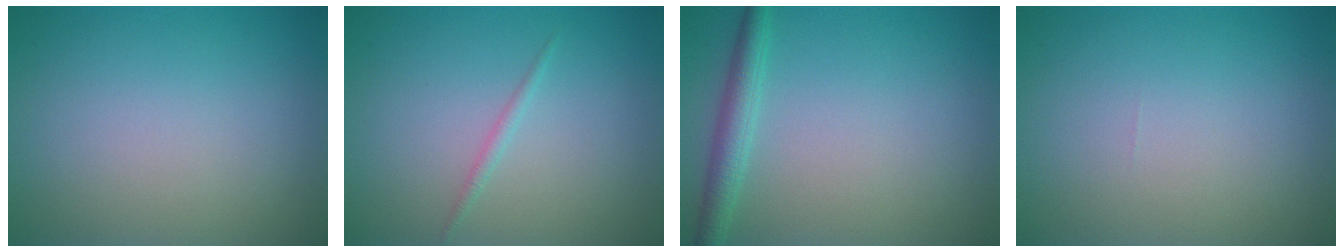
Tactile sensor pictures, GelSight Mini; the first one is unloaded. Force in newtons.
{"total": 0.8, "press": 0.8, "slide": 0.0}
{"total": 2.5, "press": 2.5, "slide": 0.1}
{"total": 0.0}